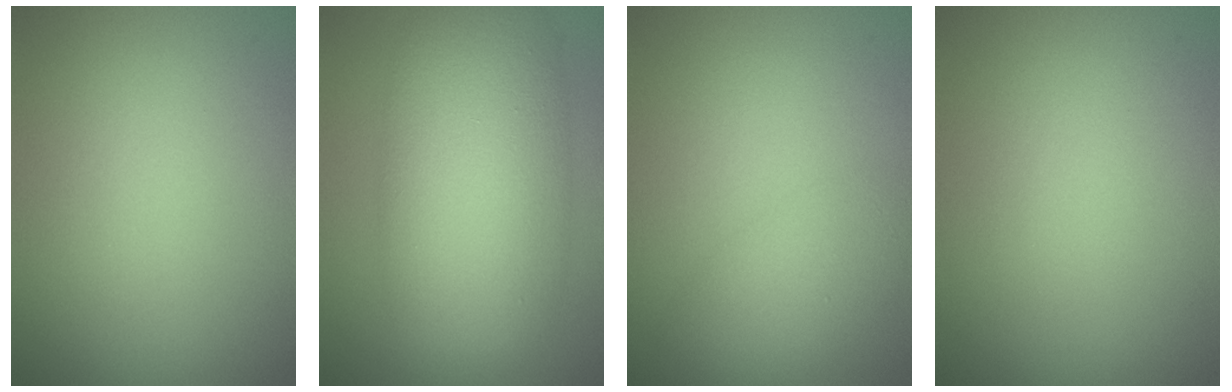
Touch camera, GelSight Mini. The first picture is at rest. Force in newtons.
{"total": 10.0, "press": 9.9, "slide": 0.4}
{"total": 3.0, "press": 3.0, "slide": 0.2}
{"total": 0.0}